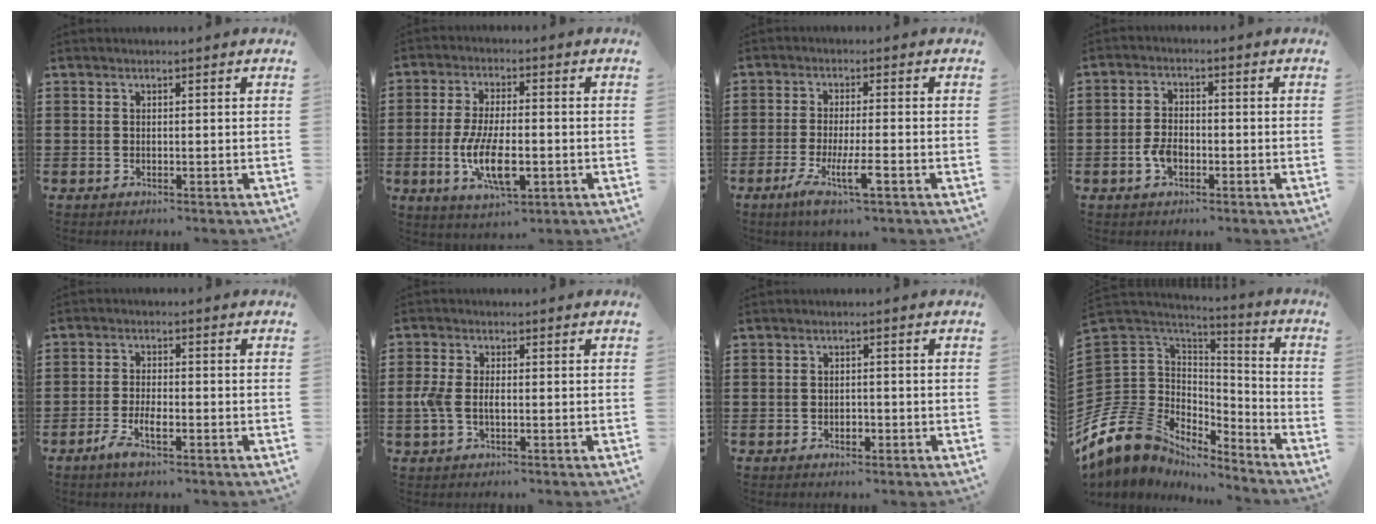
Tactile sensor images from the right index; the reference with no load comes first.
{"total": 9.8, "force": [-2.5, 3.9, 8.7], "torque": [-0.191, -0.015, -0.046]}
{"total": 6.2, "force": [-2.8, 0.7, 5.4], "torque": [-0.107, -0.014, -0.052]}
{"total": 3.7, "force": [-1.4, 2.3, 2.6], "torque": [-0.061, -0.001, -0.029]}
{"total": 3.7, "force": [-2.0, 1.1, 2.9], "torque": [-0.065, -0.002, -0.040]}
{"total": 3.3, "force": [-0.5, 1.8, 2.7], "torque": [-0.066, -0.001, -0.013]}
{"total": 1.4, "force": [-0.6, 0.9, 0.9], "torque": [-0.018, 0.000, -0.012]}
{"total": 12.0, "force": [-7.1, 9.1, 3.5], "torque": [-0.133, -0.001, -0.137]}